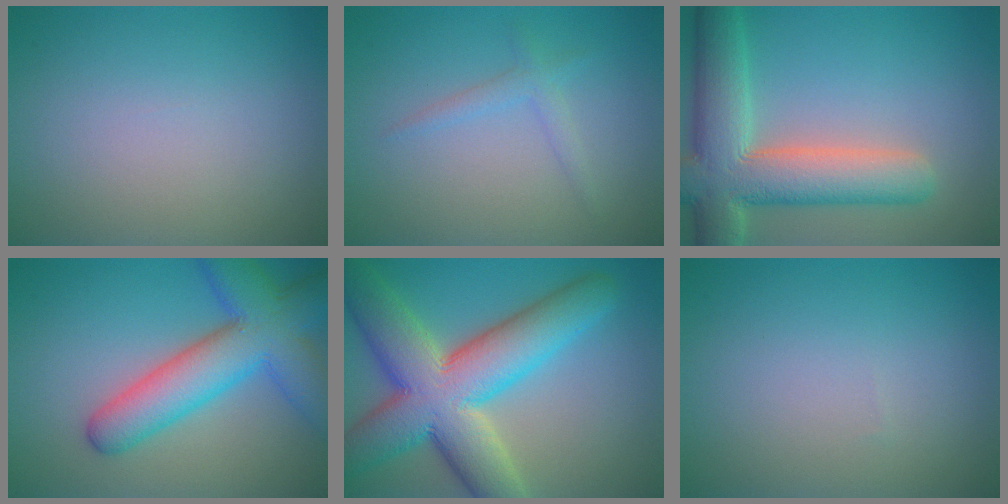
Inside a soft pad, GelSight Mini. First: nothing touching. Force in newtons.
{"total": 1.4, "press": 1.4, "slide": 0.0}
{"total": 9.5, "press": 9.5, "slide": 1.2}
{"total": 8.8, "press": 8.8, "slide": 0.4}
{"total": 12.6, "press": 12.6, "slide": 0.7}
{"total": 0.0}